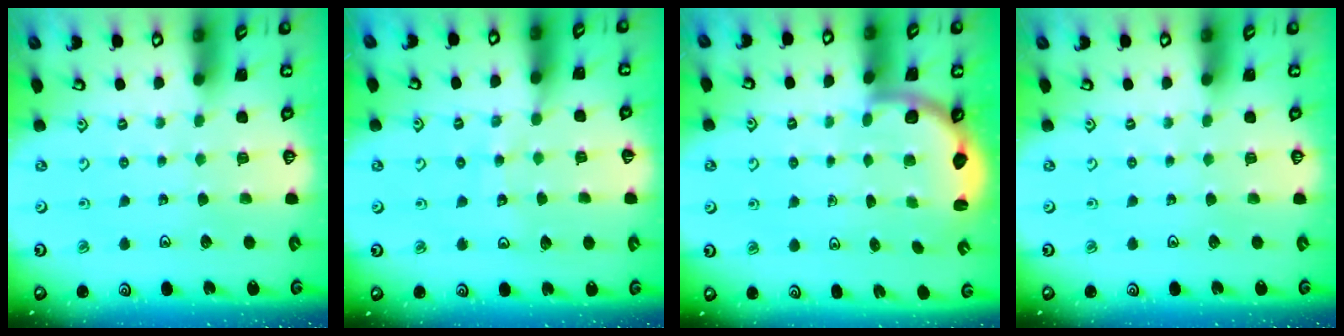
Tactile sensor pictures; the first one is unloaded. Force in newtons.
{"total": 8.6, "press": 8.5, "slide": 1.0}
{"total": 3.5, "press": 2.8, "slide": 2.0}
{"total": 0.0}